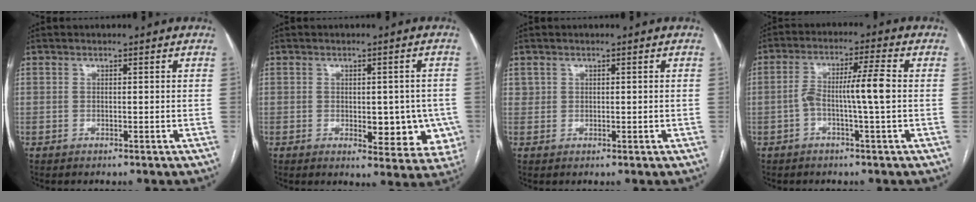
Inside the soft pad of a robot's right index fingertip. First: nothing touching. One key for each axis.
{"total": 9.0, "fx": -1.7, "fy": 4.2, "fz": 7.7, "tx": -0.075, "ty": 0.004, "tz": -0.012}
{"total": 0.9, "fx": 0.5, "fy": 0.8, "fz": 0.0, "tx": 0.005, "ty": 0.004, "tz": 0.008}
{"total": 6.7, "fx": -1.0, "fy": -0.3, "fz": 6.6, "tx": -0.124, "ty": 0.018, "tz": -0.016}